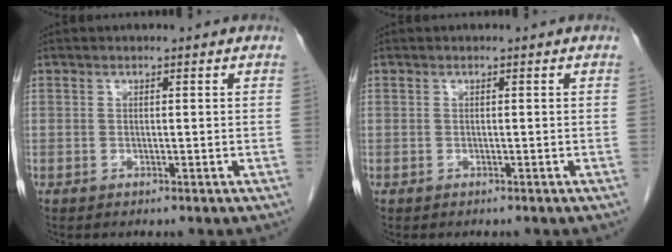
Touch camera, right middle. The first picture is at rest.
{"total": 0.0}